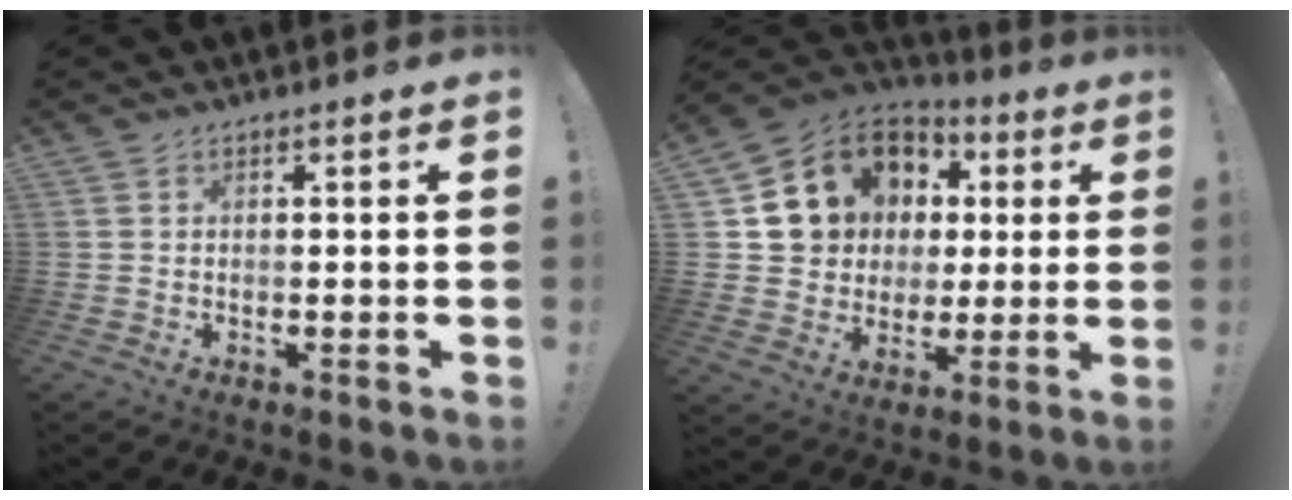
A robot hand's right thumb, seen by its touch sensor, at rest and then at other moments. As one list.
[{"total": 14.7, "force": [5.5, 12.6, 5.3], "torque": [-0.085, -0.030, 0.130]}]